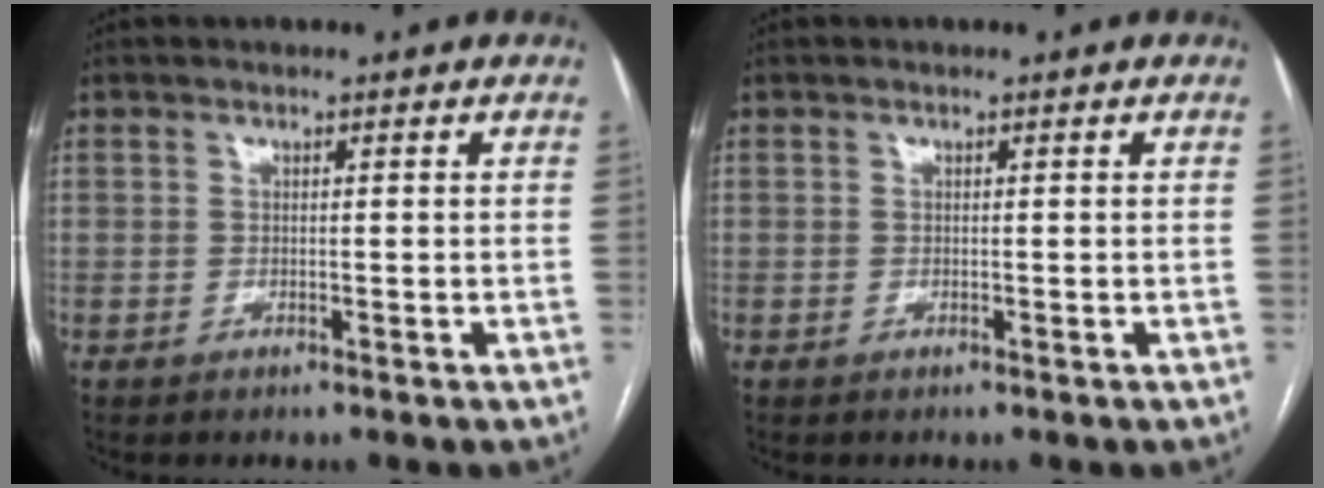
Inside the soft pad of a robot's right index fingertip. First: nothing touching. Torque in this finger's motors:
{"motor_torque": [0.00, 0.00, 0.00, 0.00]}